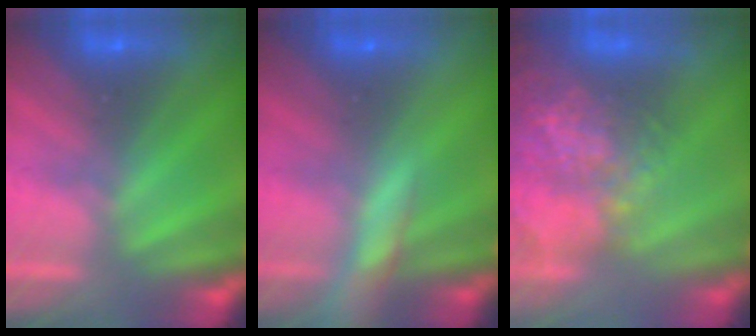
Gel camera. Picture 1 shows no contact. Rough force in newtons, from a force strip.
{"total": 7.5}
{"total": 7.3}